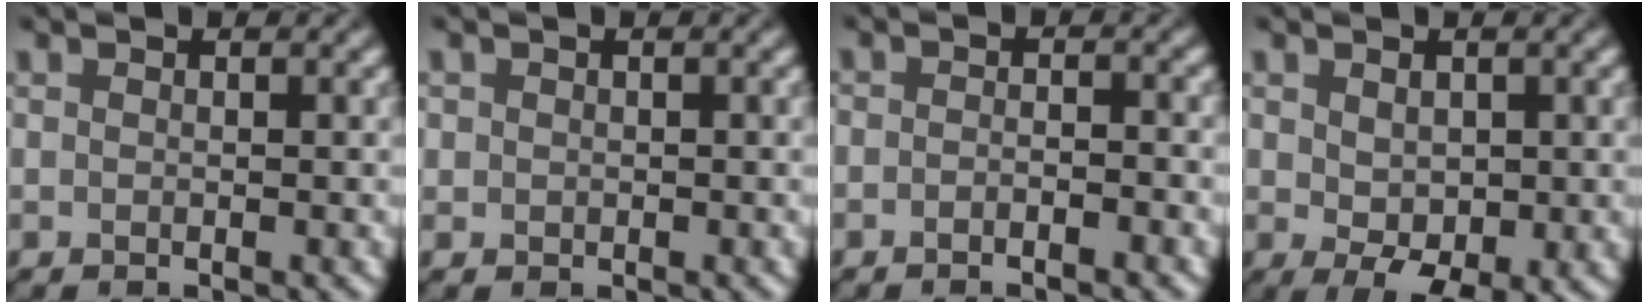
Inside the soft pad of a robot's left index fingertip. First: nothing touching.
{"total": 0.6, "force": [-0.1, 0.6, -0.1], "torque": [0.004, -0.005, 0.002]}
{"total": 1.5, "force": [-1.2, 0.3, 0.9], "torque": [-0.011, 0.000, -0.023]}
{"total": 3.9, "force": [-0.4, 2.3, 3.2], "torque": [-0.059, -0.009, 0.002]}